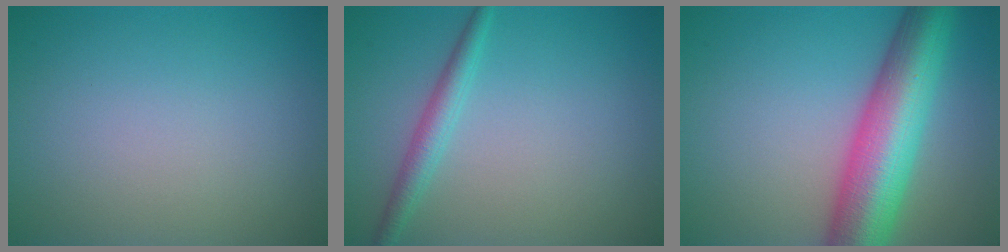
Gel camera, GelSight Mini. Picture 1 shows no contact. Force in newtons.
{"total": 2.1, "press": 2.1, "slide": 0.1}
{"total": 10.4, "press": 10.4, "slide": 0.3}